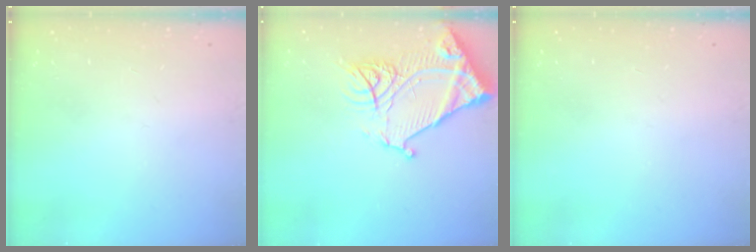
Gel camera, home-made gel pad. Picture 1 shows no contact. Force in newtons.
{"total": 16.3, "press": 16.2, "slide": 1.7}
{"total": 0.0}